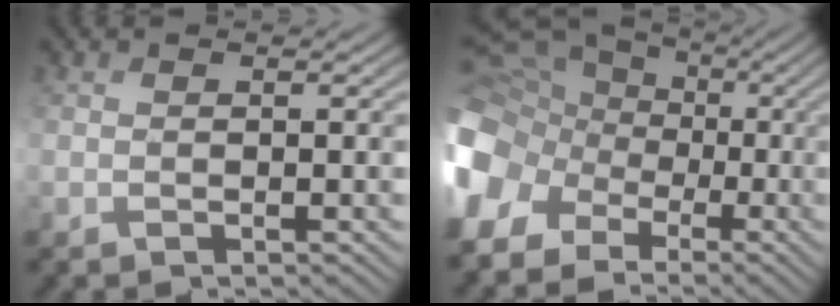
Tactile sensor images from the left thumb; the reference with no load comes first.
{"total": 16.2, "force": [-3.2, 13.8, 7.9], "torque": [-0.237, -0.028, -0.077]}